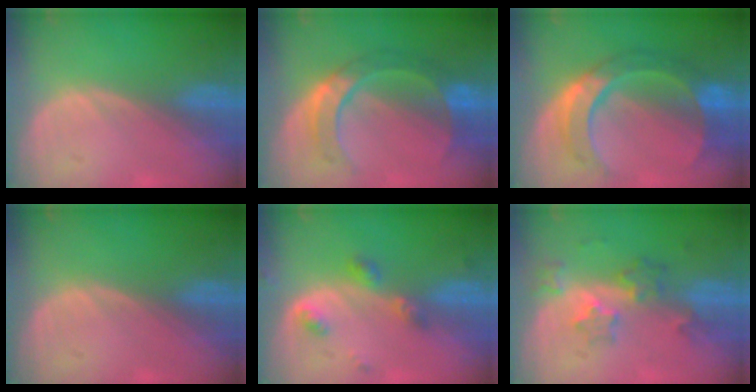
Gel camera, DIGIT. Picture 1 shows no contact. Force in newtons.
{"total": 7.3, "press": 7.3, "slide": 0.2}
{"total": 9.1, "press": 9.1, "slide": 0.8}
{"total": 0.0}
{"total": 4.2, "press": 3.9, "slide": 1.5}
{"total": 6.0, "press": 5.4, "slide": 2.7}